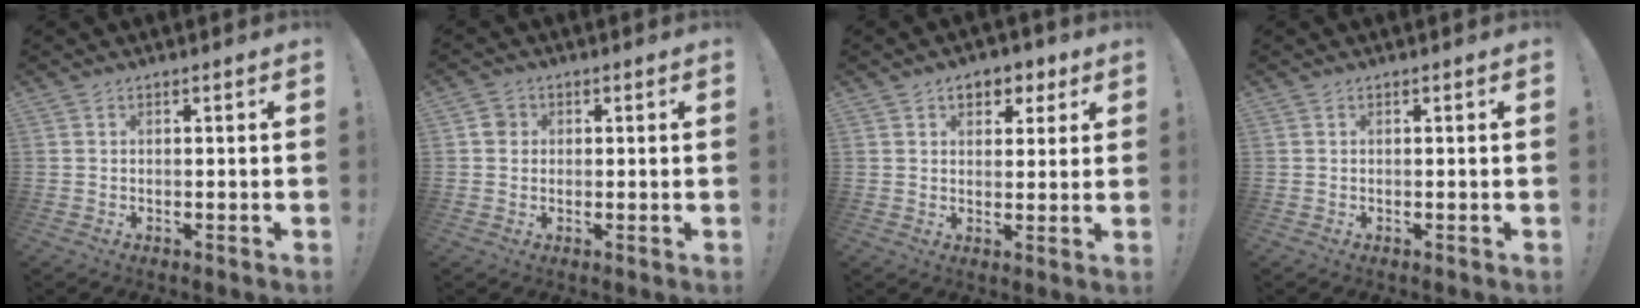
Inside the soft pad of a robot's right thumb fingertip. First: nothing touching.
{"total": 3.4, "force": [0.4, 3.2, 1.2], "torque": [-0.015, 0.009, 0.006]}
{"total": 6.0, "force": [2.9, 4.3, 2.9], "torque": [-0.030, -0.009, 0.051]}
{"total": 0.0}